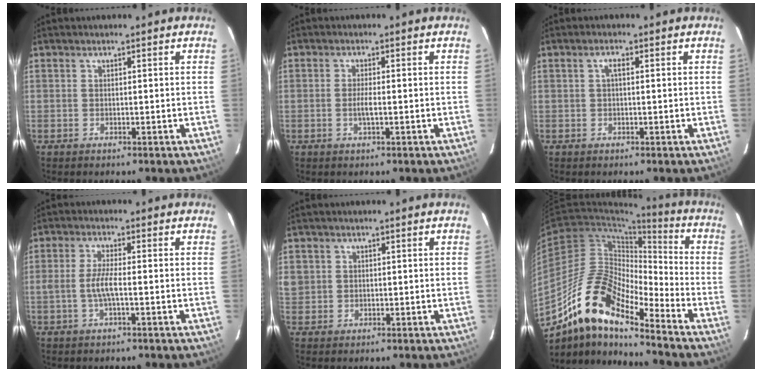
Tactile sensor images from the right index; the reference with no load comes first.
{"total": 1.9, "force": [-0.5, 0.1, 1.8], "torque": [-0.035, -0.001, -0.009]}
{"total": 1.3, "force": [0.2, 0.4, 1.2], "torque": [-0.024, 0.005, 0.001]}
{"total": 3.9, "force": [-0.9, 0.4, 3.8], "torque": [-0.078, 0.002, -0.017]}
{"total": 3.7, "force": [0.4, 3.5, 1.1], "torque": [-0.020, 0.005, 0.010]}
{"total": 16.6, "force": [-12.1, 4.4, 10.5], "torque": [-0.179, -0.005, -0.241]}